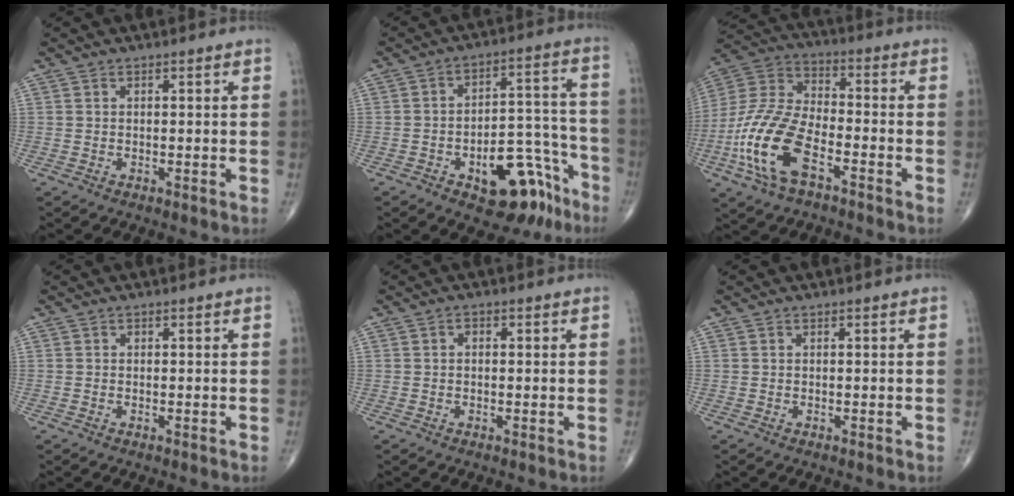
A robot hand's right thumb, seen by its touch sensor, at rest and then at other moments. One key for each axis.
{"total": 15.6, "fx": -8.6, "fy": 7.7, "fz": 10.5, "tx": -0.097, "ty": 0.080, "tz": -0.112}
{"total": 16.9, "fx": -6.9, "fy": 8.1, "fz": 13.2, "tx": -0.282, "ty": 0.032, "tz": -0.137}
{"total": 0.0}
{"total": 1.1, "fx": 0.2, "fy": 0.7, "fz": 0.8, "tx": -0.008, "ty": 0.005, "tz": -0.001}
{"total": 0.0}